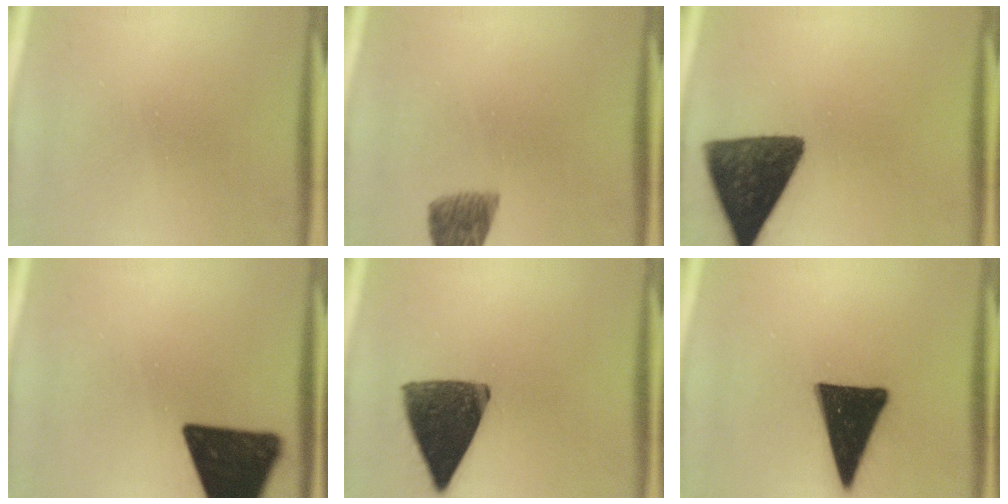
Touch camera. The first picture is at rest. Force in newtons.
{"total": 6.4}
{"total": 14.2}
{"total": 17.1}
{"total": 12.9}
{"total": 18.3}